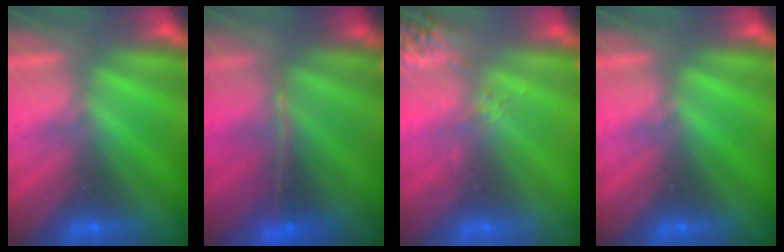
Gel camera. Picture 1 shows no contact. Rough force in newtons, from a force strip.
{"total": 1.3}
{"total": 2.6}
{"total": 0.0}